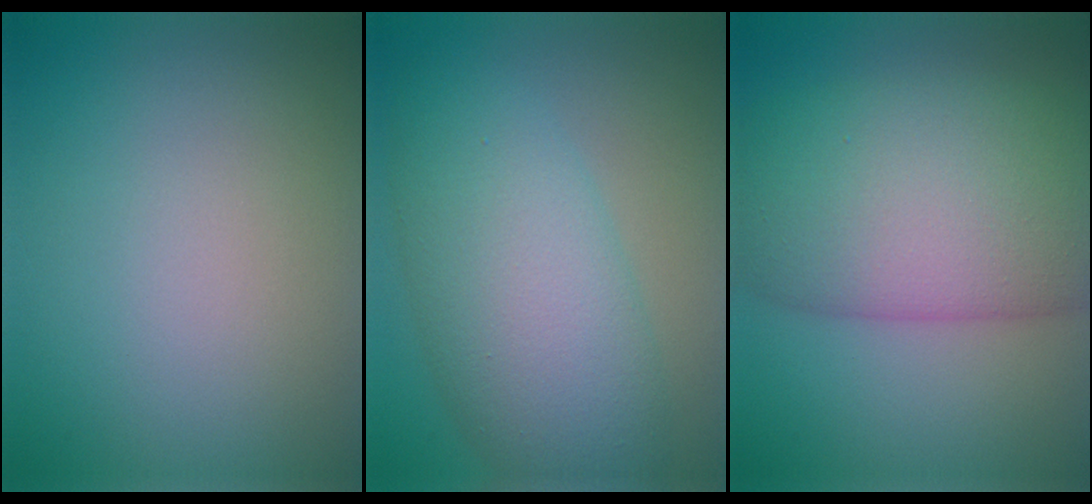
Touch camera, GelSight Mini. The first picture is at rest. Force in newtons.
{"total": 8.7, "press": 8.6, "slide": 0.2}
{"total": 12.5, "press": 12.5, "slide": 0.2}